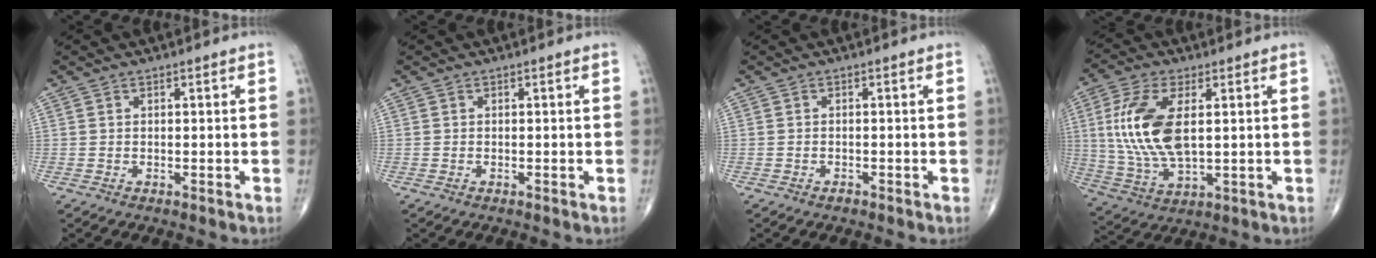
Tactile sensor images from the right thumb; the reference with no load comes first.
{"total": 0.0}
{"total": 0.7, "force": [-0.5, 0.3, 0.2], "torque": [-0.005, 0.003, -0.011]}
{"total": 14.5, "force": [2.3, 6.8, 12.5], "torque": [-0.271, -0.008, 0.052]}